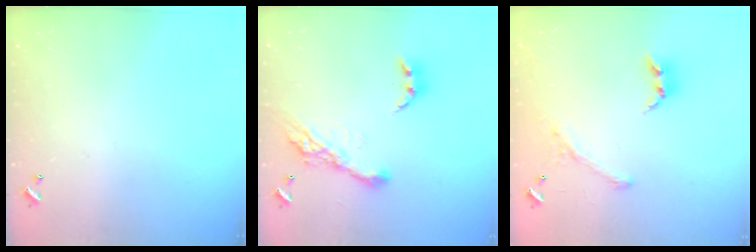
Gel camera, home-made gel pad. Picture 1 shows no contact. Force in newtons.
{"total": 15.5, "press": 15.4, "slide": 1.4}
{"total": 1.2, "press": 0.5, "slide": 1.1}